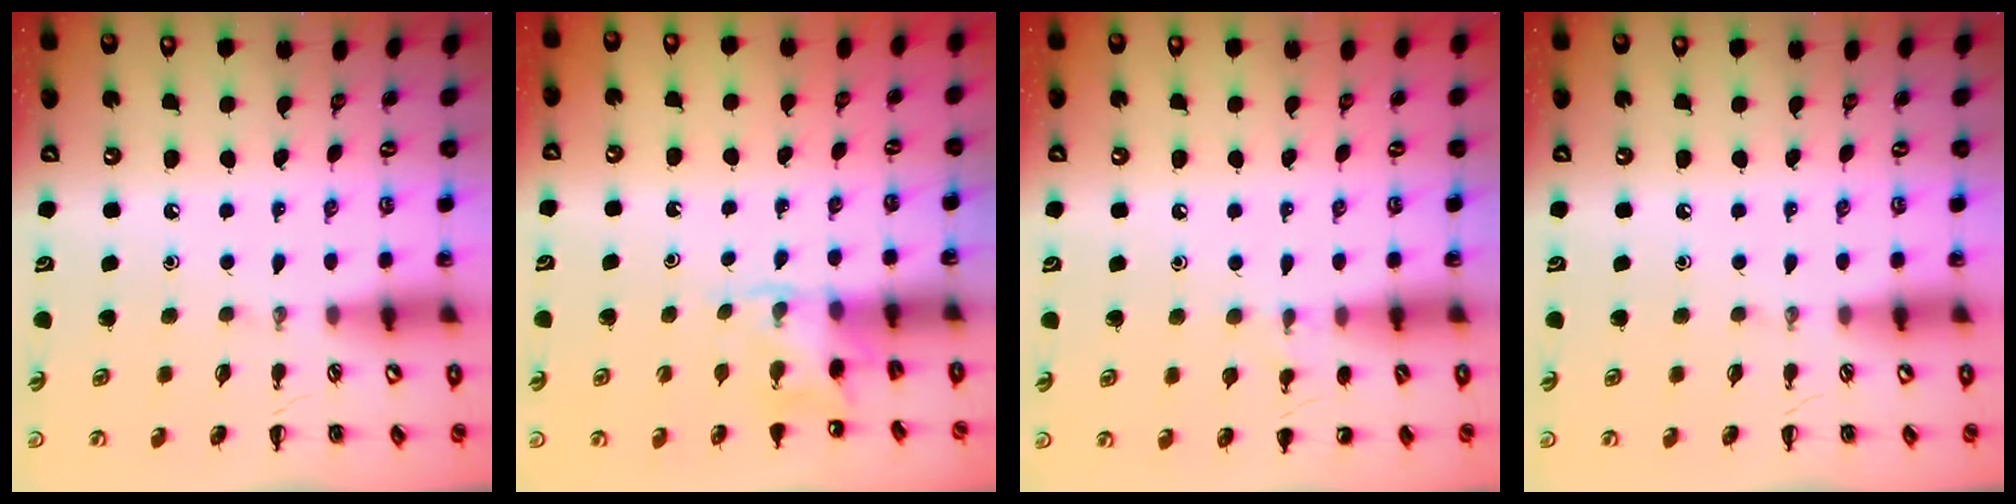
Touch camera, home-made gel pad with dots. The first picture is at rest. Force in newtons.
{"total": 5.6, "press": 5.4, "slide": 1.5}
{"total": 6.7, "press": 6.4, "slide": 1.9}
{"total": 0.0}